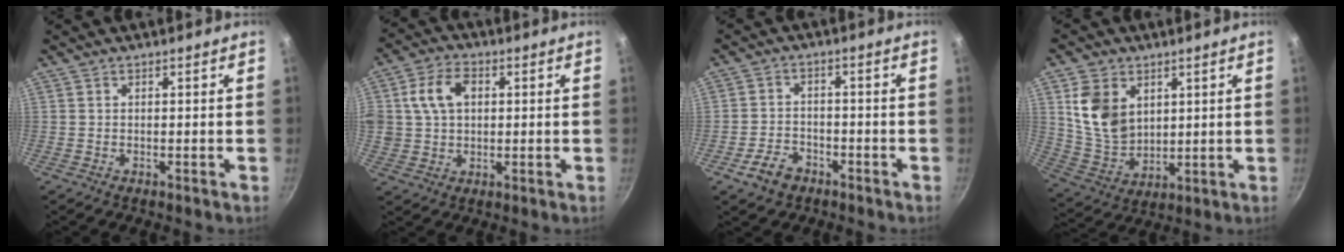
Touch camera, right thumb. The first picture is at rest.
{"total": 9.2, "force": [2.1, 6.7, 5.9], "torque": [-0.096, 0.008, 0.031]}
{"total": 5.7, "force": [-3.3, 3.8, 2.6], "torque": [-0.038, 0.029, -0.060]}
{"total": 11.9, "force": [3.9, 8.6, 7.1], "torque": [-0.107, -0.025, 0.089]}